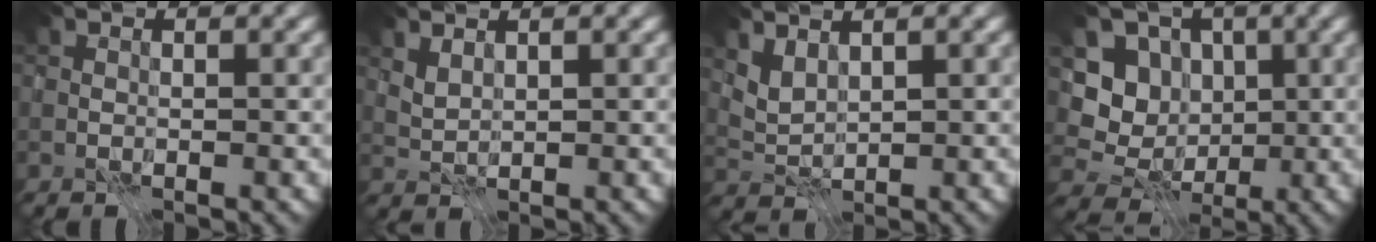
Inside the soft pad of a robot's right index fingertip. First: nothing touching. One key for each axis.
{"total": 1.2, "fx": 1.0, "fy": 0.3, "fz": 0.6, "tx": -0.017, "ty": -0.004, "tz": 0.023}
{"total": 1.7, "fx": 1.4, "fy": 0.5, "fz": 0.8, "tx": -0.026, "ty": -0.007, "tz": 0.033}
{"total": 6.3, "fx": -0.1, "fy": 5.5, "fz": 3.0, "tx": -0.049, "ty": -0.007, "tz": -0.017}